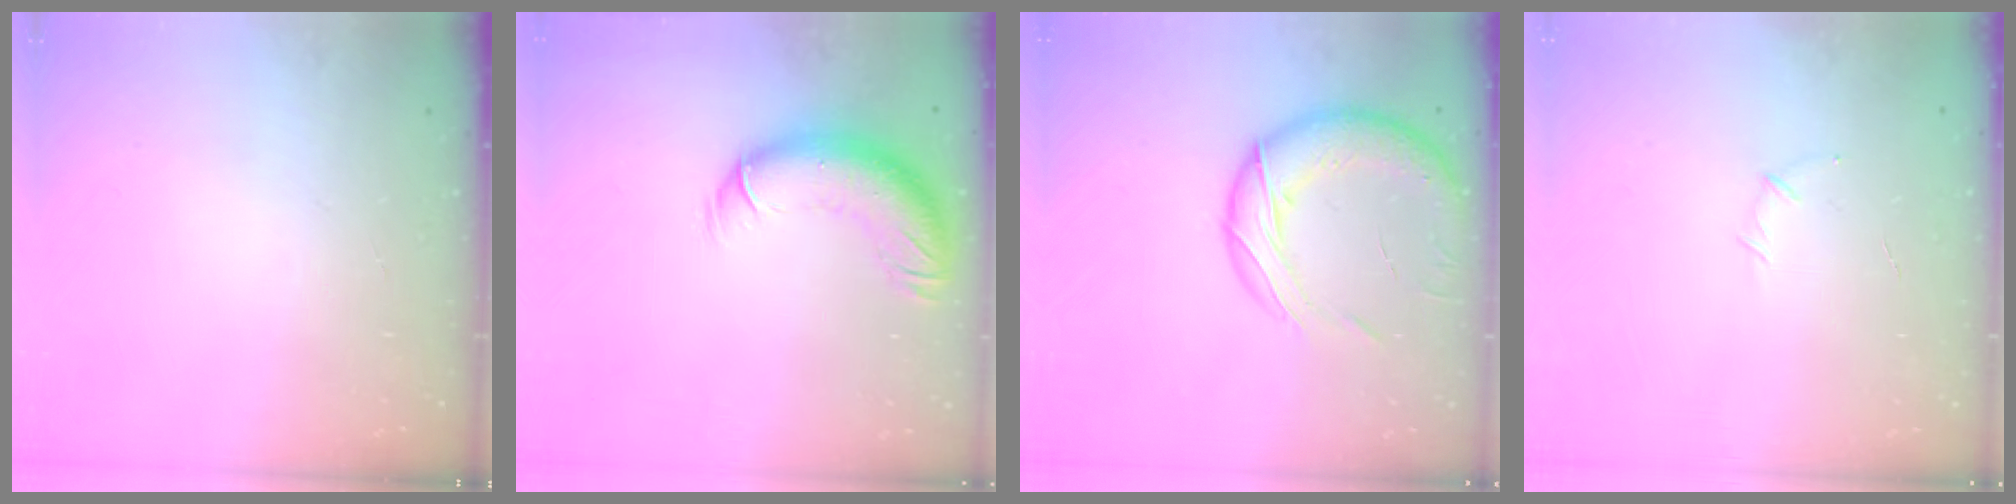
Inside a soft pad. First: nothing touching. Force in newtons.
{"total": 13.0, "press": 12.6, "slide": 3.4}
{"total": 17.5, "press": 17.1, "slide": 3.9}
{"total": 4.1, "press": 4.0, "slide": 1.0}